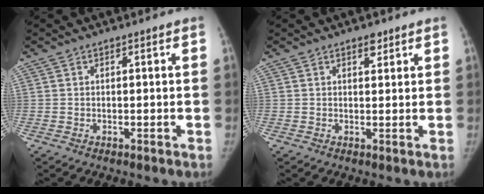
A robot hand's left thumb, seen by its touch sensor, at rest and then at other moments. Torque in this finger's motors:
{"motor_torque": [0.25, -0.14, 0.43, -0.12, 0.11]}